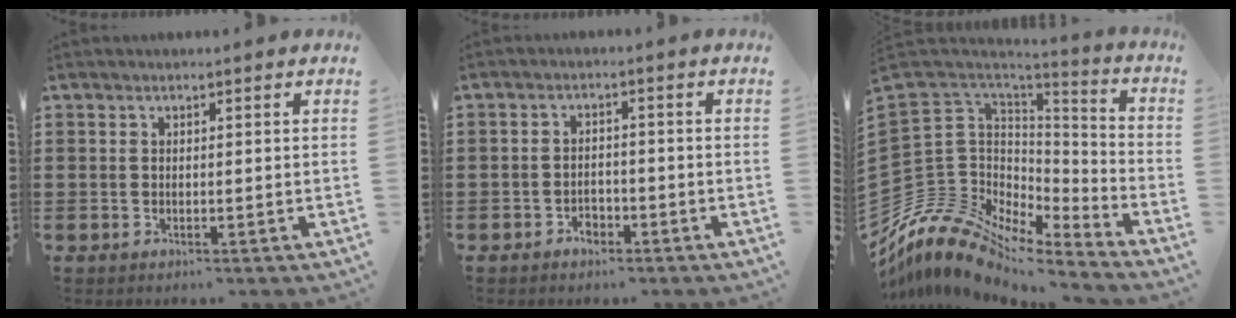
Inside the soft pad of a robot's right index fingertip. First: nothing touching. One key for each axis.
{"total": 2.2, "fx": -1.6, "fy": 1.2, "fz": 0.9, "tx": -0.020, "ty": 0.001, "tz": -0.033}
{"total": 10.8, "fx": -6.6, "fy": 7.6, "fz": 4.1, "tx": -0.144, "ty": -0.014, "tz": -0.132}